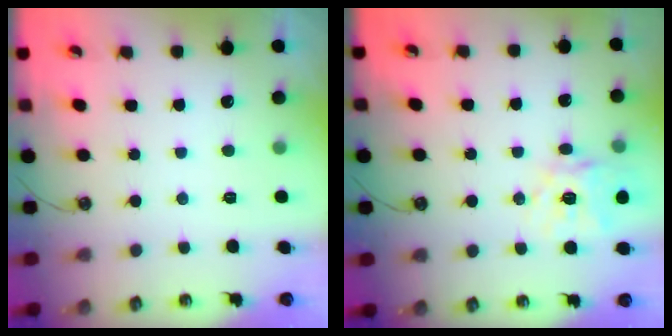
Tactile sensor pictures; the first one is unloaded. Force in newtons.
{"total": 14.6, "press": 14.5, "slide": 2.0}